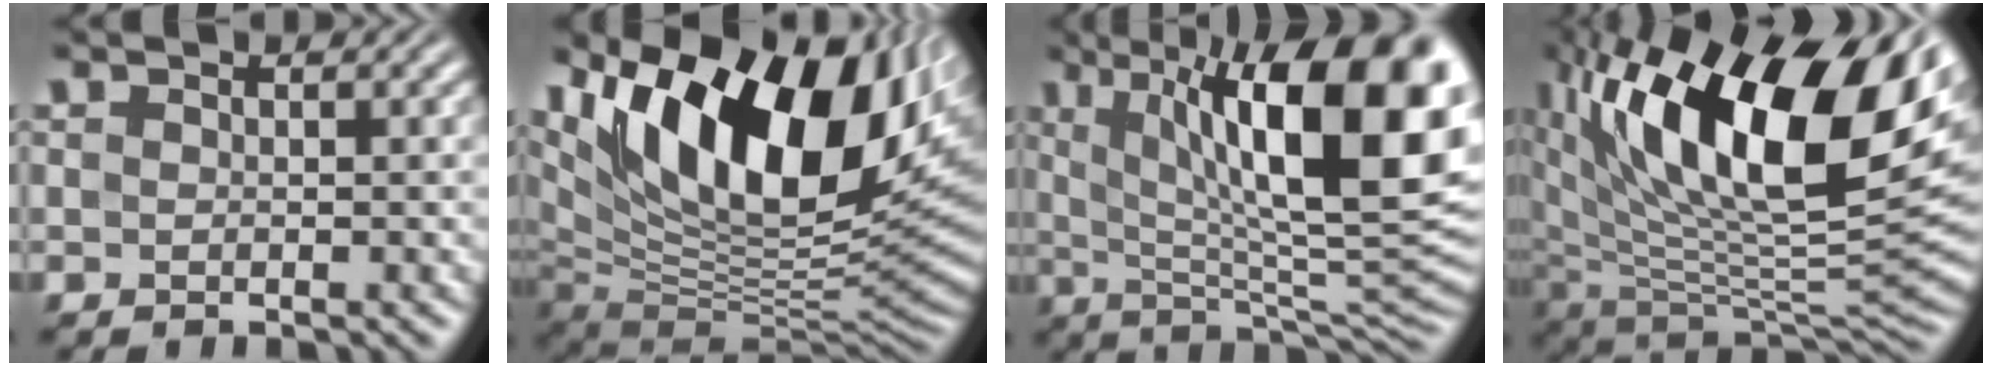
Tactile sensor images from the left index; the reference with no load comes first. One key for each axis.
{"total": 18.3, "fx": 7.7, "fy": 8.9, "fz": 14.0, "tx": -0.231, "ty": 0.012, "tz": 0.128}
{"total": 16.7, "fx": 5.1, "fy": 5.6, "fz": 14.9, "tx": -0.203, "ty": 0.000, "tz": 0.079}
{"total": 18.0, "fx": 7.3, "fy": 8.1, "fz": 14.4, "tx": -0.242, "ty": 0.011, "tz": 0.119}